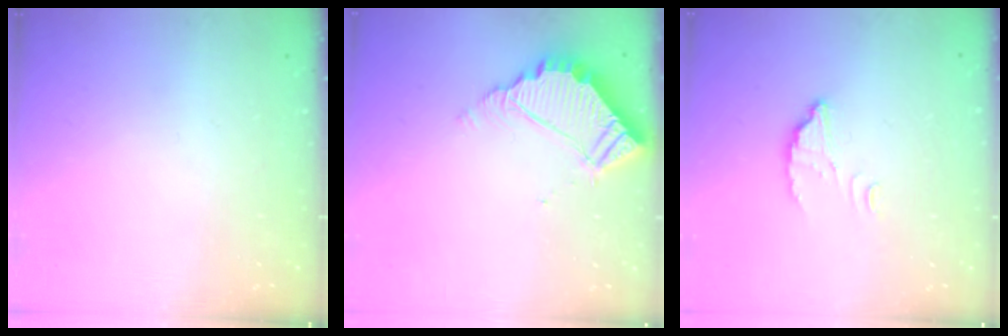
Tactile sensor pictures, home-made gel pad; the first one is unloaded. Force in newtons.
{"total": 5.8, "press": 5.8, "slide": 0.5}
{"total": 2.6, "press": 2.6, "slide": 0.2}